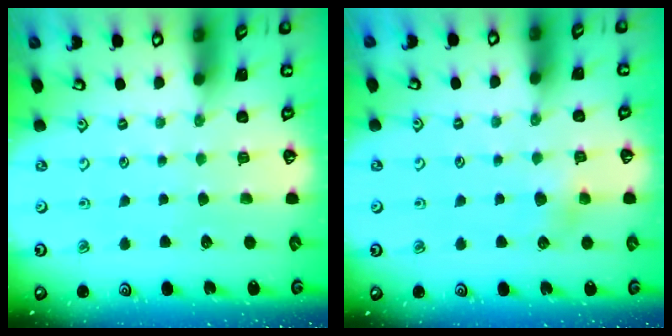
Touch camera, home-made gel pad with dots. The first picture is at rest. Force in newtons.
{"total": 6.9, "press": 6.8, "slide": 0.8}